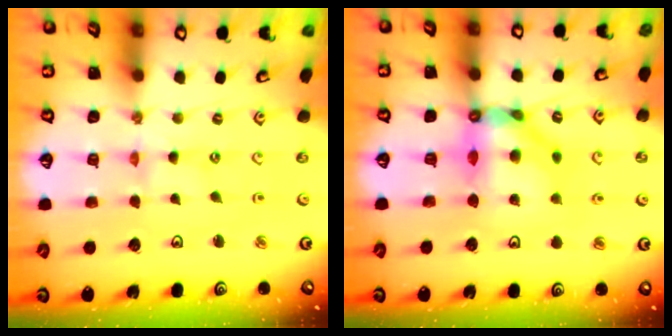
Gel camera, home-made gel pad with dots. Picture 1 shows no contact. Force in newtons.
{"total": 11.0, "press": 11.0, "slide": 1.0}